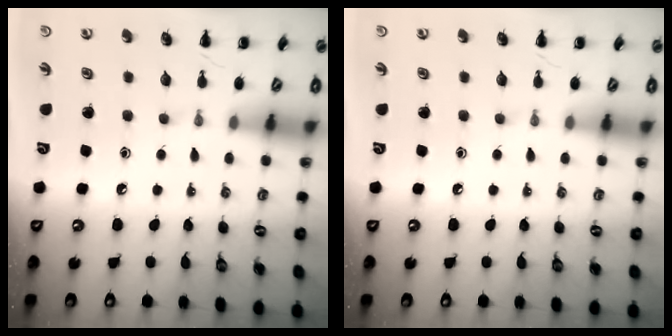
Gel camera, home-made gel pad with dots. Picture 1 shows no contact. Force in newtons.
{"total": 0.0}